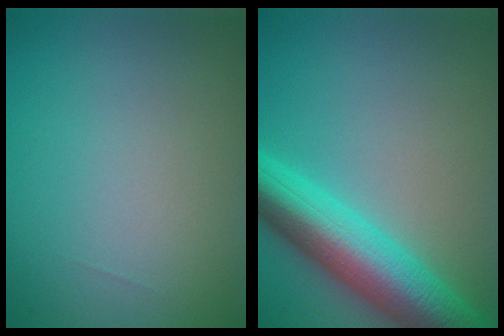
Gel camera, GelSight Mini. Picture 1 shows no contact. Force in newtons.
{"total": 9.0, "press": 9.0, "slide": 0.1}